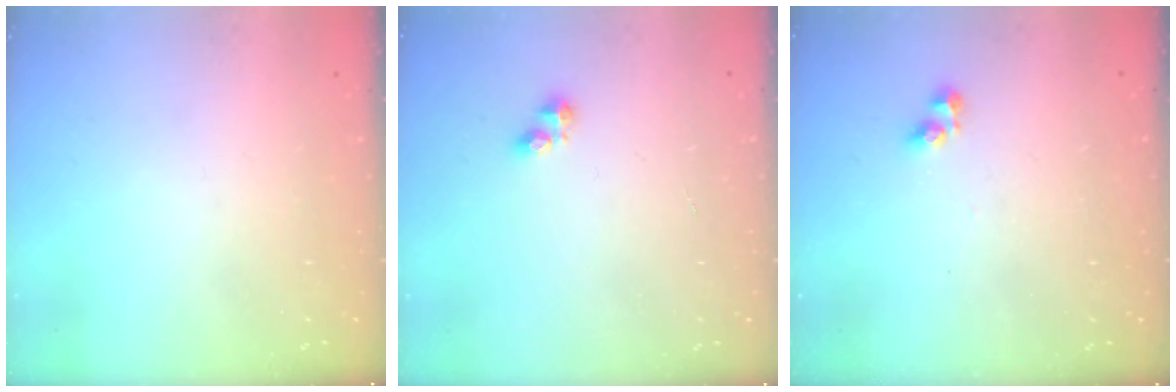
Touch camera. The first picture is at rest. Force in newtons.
{"total": 2.9, "press": 2.9, "slide": 0.3}
{"total": 3.9, "press": 3.9, "slide": 0.2}